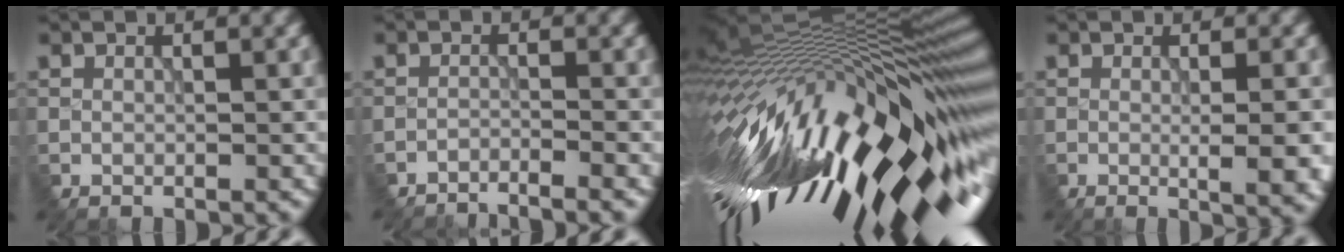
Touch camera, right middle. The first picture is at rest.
{"total": 3.6, "force": [-3.5, 0.0, 0.8], "torque": [-0.018, 0.003, -0.065]}
{"total": 17.5, "force": [-3.9, 4.6, 16.4], "torque": [-0.295, 0.002, -0.078]}
{"total": 6.0, "force": [-1.0, 2.1, 5.5], "torque": [-0.056, 0.003, -0.005]}